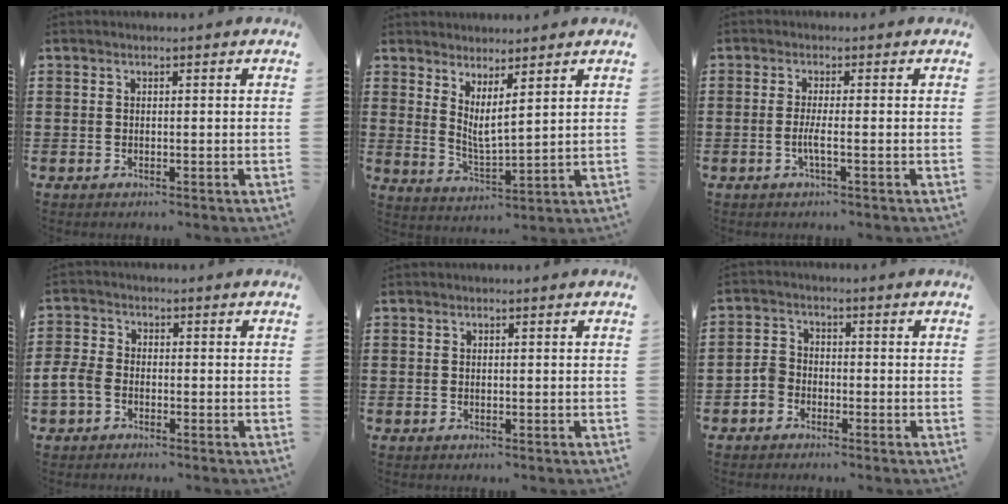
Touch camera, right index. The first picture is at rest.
{"total": 3.5, "force": [2.3, 0.5, 2.5], "torque": [-0.058, -0.011, 0.043]}
{"total": 2.6, "force": [-0.8, 0.1, 2.5], "torque": [-0.051, -0.006, -0.019]}
{"total": 3.5, "force": [-2.0, 2.3, 1.9], "torque": [-0.064, -0.003, -0.046]}
{"total": 0.0}
{"total": 3.2, "force": [-1.8, 2.3, 1.1], "torque": [-0.041, 0.004, -0.042]}